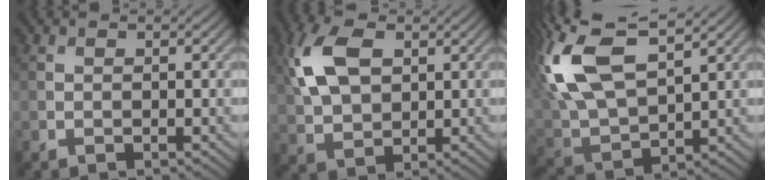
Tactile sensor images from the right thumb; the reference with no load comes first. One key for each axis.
{"total": 9.9, "fx": 3.3, "fy": 5.8, "fz": 7.4, "tx": -0.198, "ty": 0.018, "tz": 0.063}
{"total": 14.8, "fx": 6.2, "fy": 7.2, "fz": 11.4, "tx": -0.278, "ty": 0.014, "tz": 0.124}